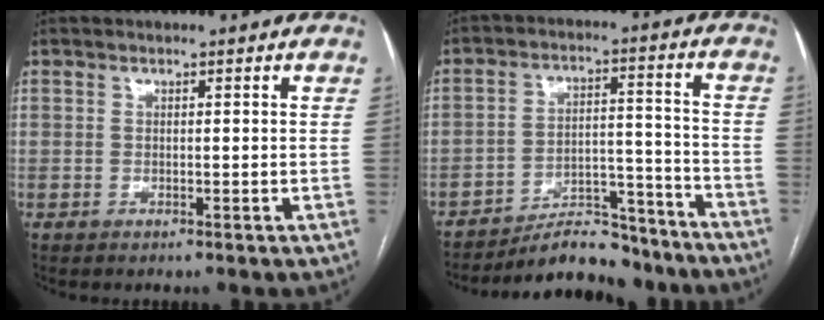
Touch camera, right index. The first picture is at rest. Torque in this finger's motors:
{"motor_torque": [0.59, -1.14, 0.46, 0.12]}